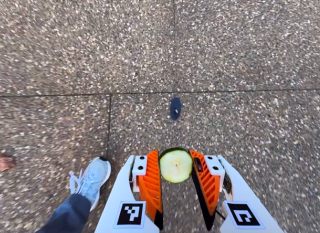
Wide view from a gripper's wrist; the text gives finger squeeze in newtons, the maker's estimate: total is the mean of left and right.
{"total": 8.9, "left": 8.2, "right": 9.5}